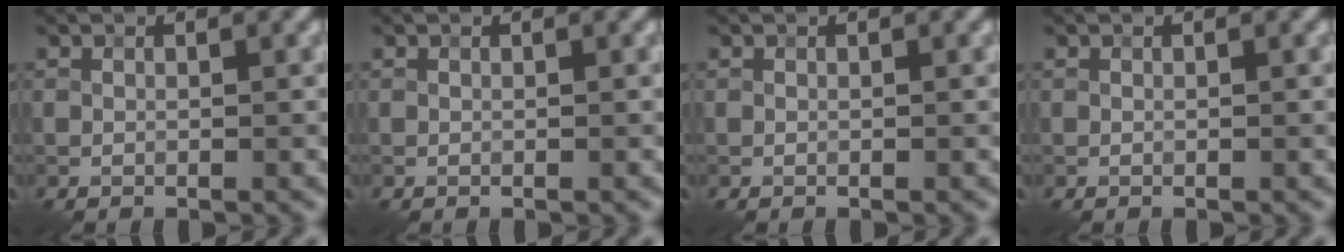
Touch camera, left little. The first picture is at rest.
{"total": 0.0}
{"total": 0.0}
{"total": 0.0}